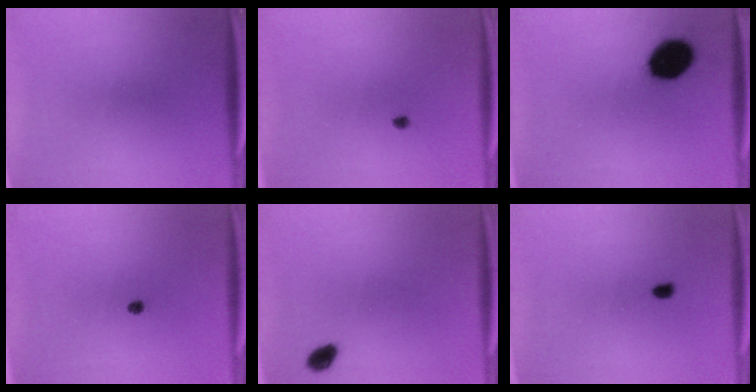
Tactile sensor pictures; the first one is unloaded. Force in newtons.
{"total": 0.7}
{"total": 12.9}
{"total": 1.0}
{"total": 2.9}
{"total": 0.8}